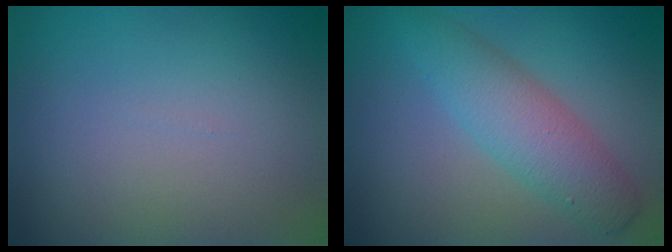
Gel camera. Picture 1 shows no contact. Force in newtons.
{"total": 4.5, "press": 4.5, "slide": 0.1}